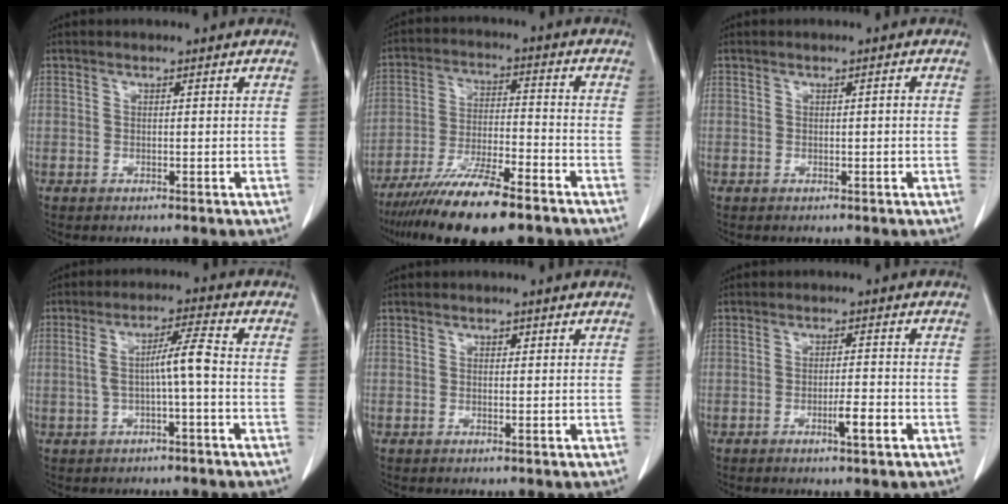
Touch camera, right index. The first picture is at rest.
{"total": 14.6, "force": [-10.6, 2.2, 9.8], "torque": [-0.186, -0.033, -0.184]}
{"total": 0.5, "force": [0.0, 0.1, 0.5], "torque": [-0.010, 0.001, 0.000]}
{"total": 5.6, "force": [-0.6, -0.1, 5.6], "torque": [-0.099, 0.018, -0.008]}
{"total": 0.7, "force": [0.3, 0.5, 0.4], "torque": [-0.003, 0.000, 0.004]}
{"total": 3.5, "force": [-1.6, 0.2, 3.2], "torque": [-0.051, -0.002, -0.024]}